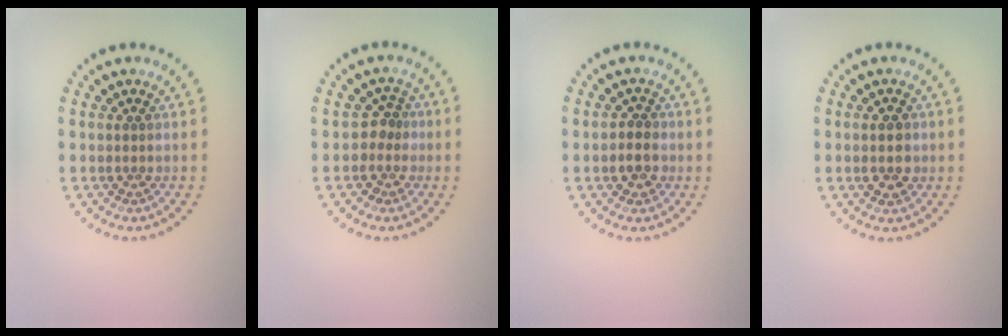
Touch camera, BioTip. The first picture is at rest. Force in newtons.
{"total": 1.9, "press": 1.5, "slide": 1.3}
{"total": 2.3, "press": 2.1, "slide": 0.8}
{"total": 2.5, "press": 2.5, "slide": 0.2}